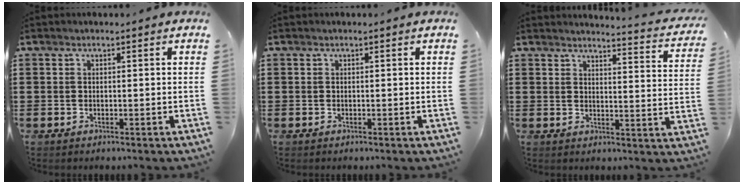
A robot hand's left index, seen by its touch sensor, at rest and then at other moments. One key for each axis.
{"total": 0.0}
{"total": 2.8, "fx": 2.7, "fy": -0.4, "fz": 0.7, "tx": -0.021, "ty": -0.029, "tz": 0.041}